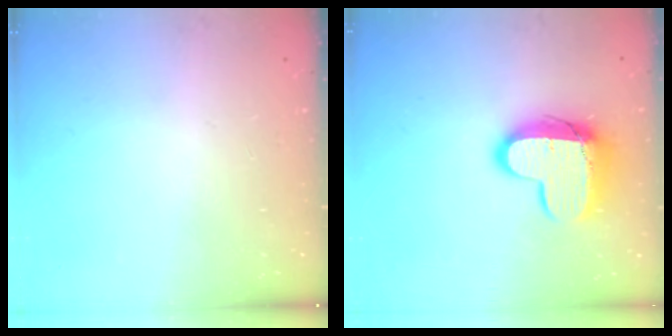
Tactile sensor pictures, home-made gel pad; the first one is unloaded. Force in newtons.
{"total": 14.1, "press": 14.1, "slide": 1.1}